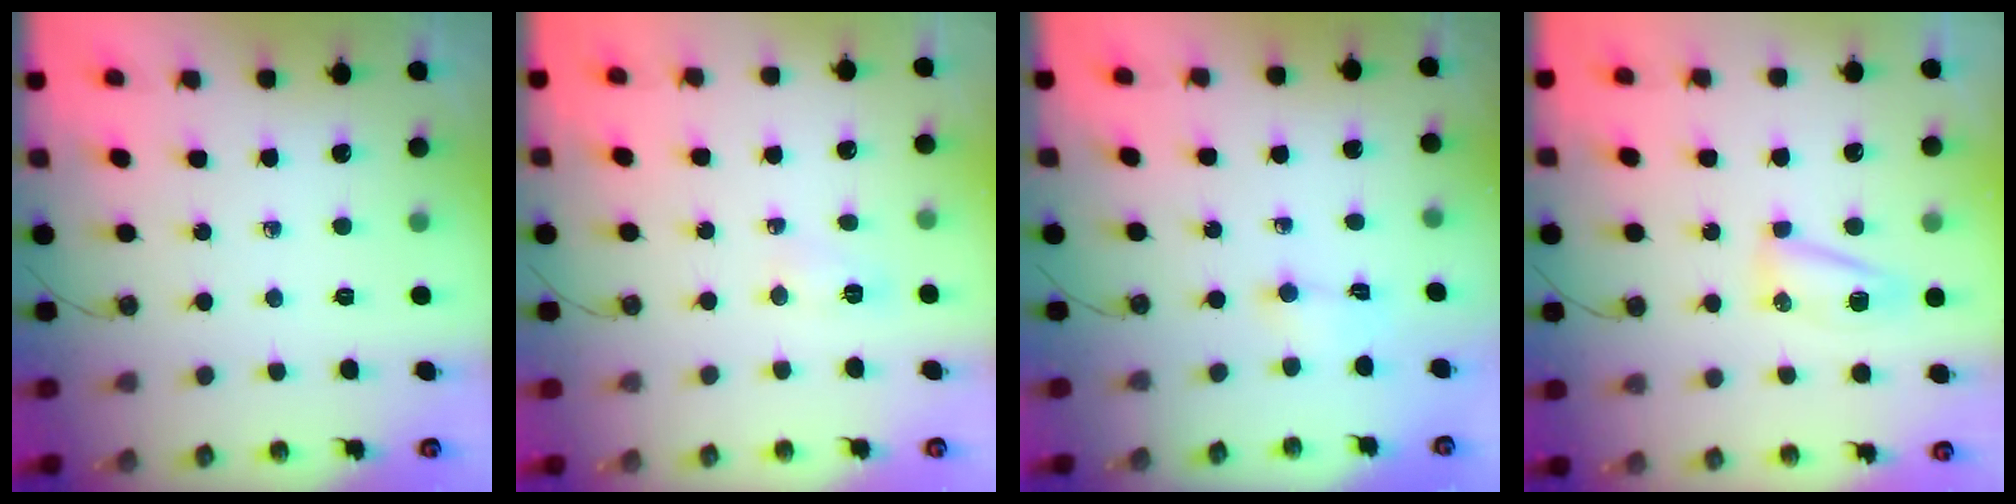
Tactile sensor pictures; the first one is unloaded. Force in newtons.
{"total": 16.2, "press": 4.9, "slide": 15.5}
{"total": 1.6, "press": 1.4, "slide": 0.7}
{"total": 6.7, "press": 6.6, "slide": 0.7}